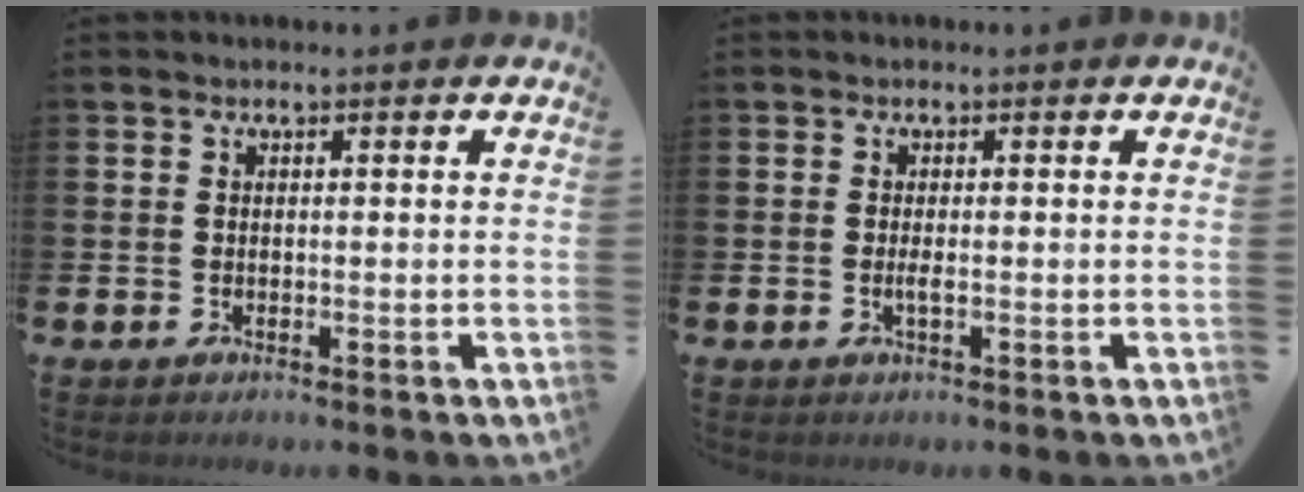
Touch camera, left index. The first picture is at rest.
{"total": 0.9, "force": [-0.1, 0.1, 0.9], "torque": [-0.019, -0.002, -0.001]}